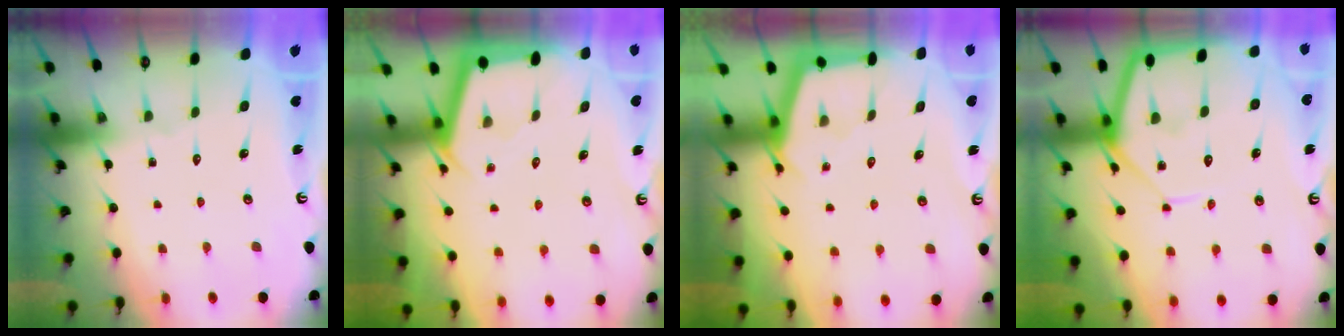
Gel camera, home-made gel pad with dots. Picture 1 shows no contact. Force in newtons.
{"total": 2.4, "press": 2.4, "slide": 0.2}
{"total": 2.8, "press": 2.8, "slide": 0.3}
{"total": 12.6, "press": 12.5, "slide": 1.1}